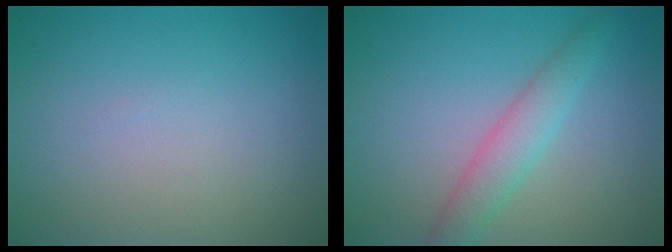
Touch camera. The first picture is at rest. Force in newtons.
{"total": 2.9, "press": 2.9, "slide": 0.1}